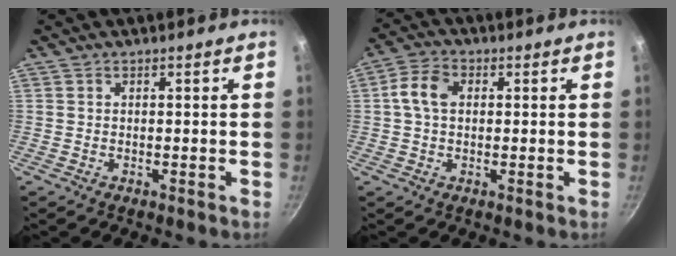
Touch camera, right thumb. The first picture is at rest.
{"total": 6.1, "force": [0.9, 4.1, 4.5], "torque": [-0.088, 0.017, 0.007]}